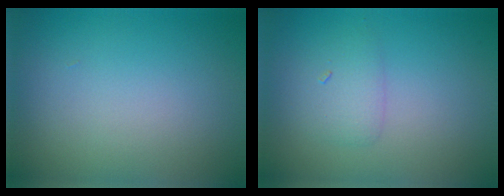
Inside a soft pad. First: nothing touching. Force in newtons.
{"total": 1.7, "press": 1.7, "slide": 0.1}